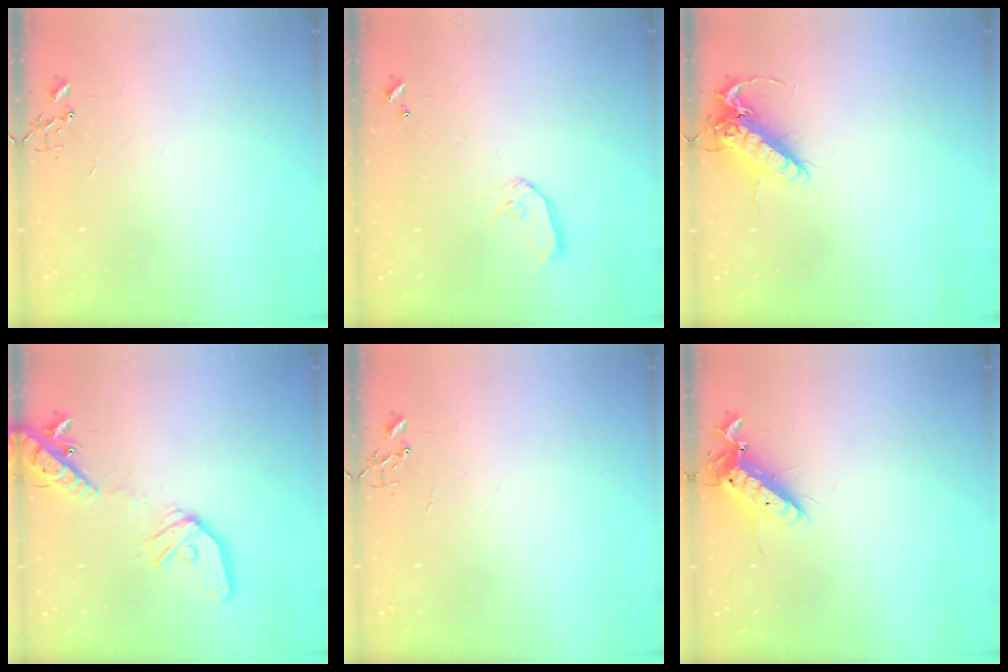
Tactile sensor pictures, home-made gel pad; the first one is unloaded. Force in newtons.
{"total": 8.0, "press": 8.0, "slide": 0.4}
{"total": 14.2, "press": 14.0, "slide": 2.2}
{"total": 17.4, "press": 17.1, "slide": 3.1}
{"total": 0.0}
{"total": 12.2, "press": 12.0, "slide": 2.3}